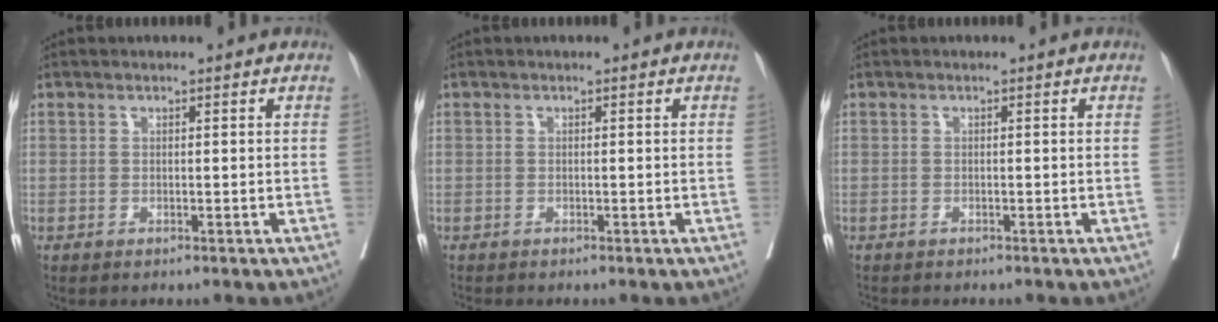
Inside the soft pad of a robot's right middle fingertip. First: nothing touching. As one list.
[{"total": 0.8, "force": [-0.7, -0.1, 0.2], "torque": [-0.012, -0.004, -0.016]}, {"total": 2.2, "force": [-2.0, 0.4, 0.8], "torque": [-0.022, -0.007, -0.028]}]